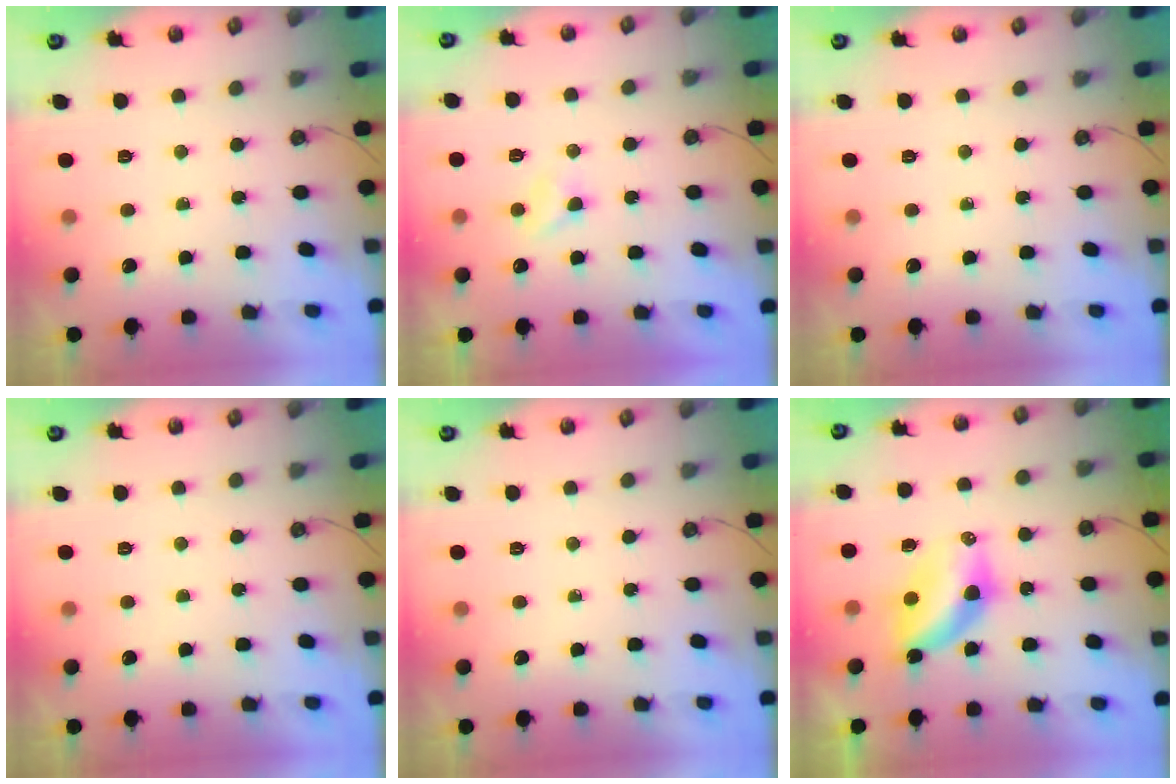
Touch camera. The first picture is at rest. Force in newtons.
{"total": 3.3, "press": 3.2, "slide": 0.5}
{"total": 0.0}
{"total": 0.0}
{"total": 0.0}
{"total": 7.0, "press": 7.0, "slide": 0.2}